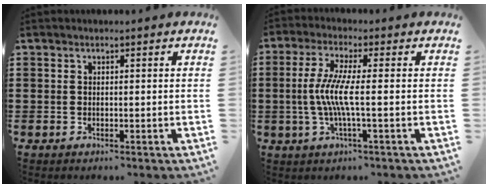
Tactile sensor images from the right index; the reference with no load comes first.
{"total": 6.3, "force": [-0.9, 0.2, 6.2], "torque": [-0.141, -0.016, -0.028]}